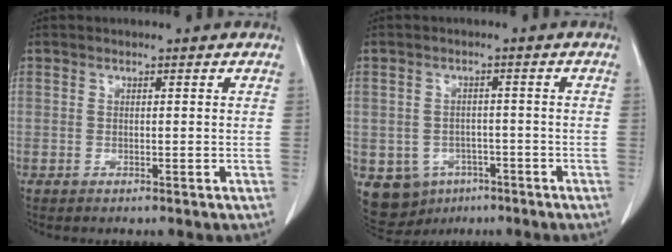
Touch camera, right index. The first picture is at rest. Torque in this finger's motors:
{"motor_torque": [-0.29, 0.11, -0.81, -0.21]}